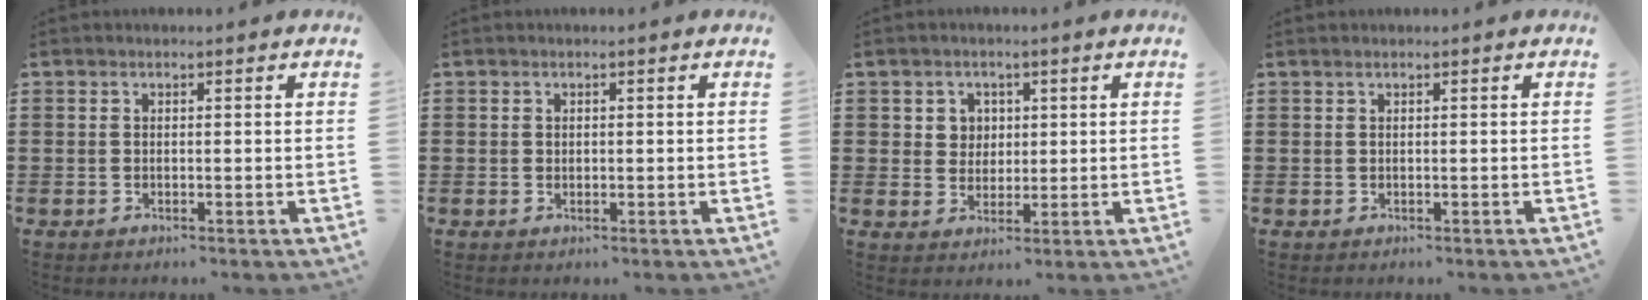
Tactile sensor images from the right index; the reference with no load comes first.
{"total": 0.5, "force": [0.2, 0.5, 0.1], "torque": [-0.003, 0.004, 0.005]}
{"total": 3.3, "force": [1.2, 3.0, 0.7], "torque": [-0.026, 0.011, 0.021]}
{"total": 0.0}